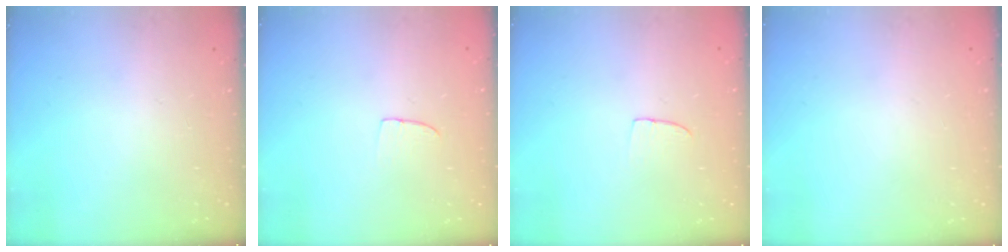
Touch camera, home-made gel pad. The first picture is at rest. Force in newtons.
{"total": 4.2, "press": 4.2, "slide": 0.3}
{"total": 4.2, "press": 4.2, "slide": 0.3}
{"total": 0.0}